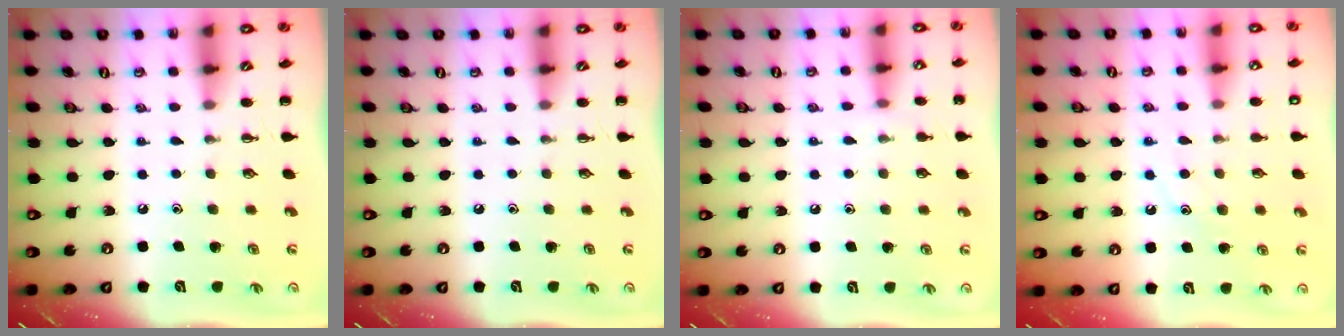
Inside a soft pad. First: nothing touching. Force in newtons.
{"total": 0.0}
{"total": 4.8, "press": 4.5, "slide": 1.6}
{"total": 10.0, "press": 9.9, "slide": 1.4}